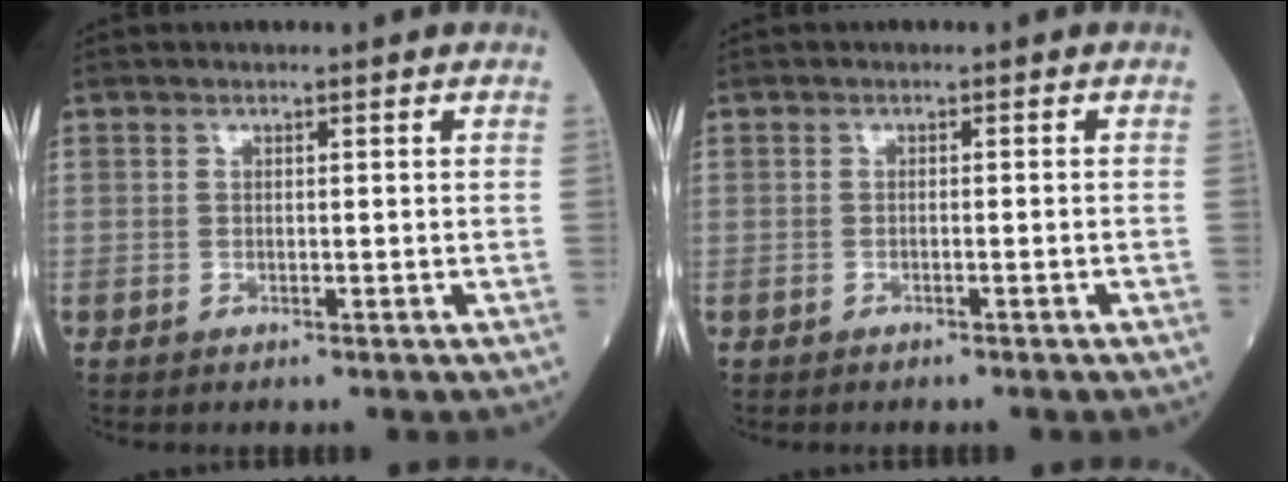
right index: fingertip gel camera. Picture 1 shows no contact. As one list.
[{"total": 0.9, "force": [-0.6, -0.2, 0.6], "torque": [-0.014, 0.004, -0.005]}]